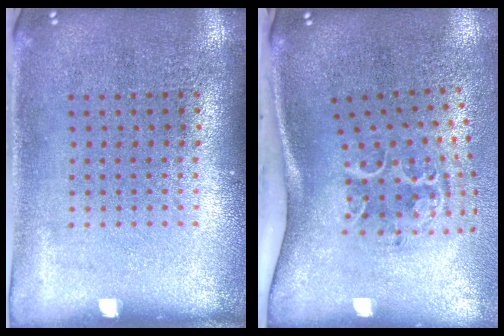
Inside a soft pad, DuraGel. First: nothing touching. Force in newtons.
{"total": 2.1, "press": 1.4, "slide": 1.6}